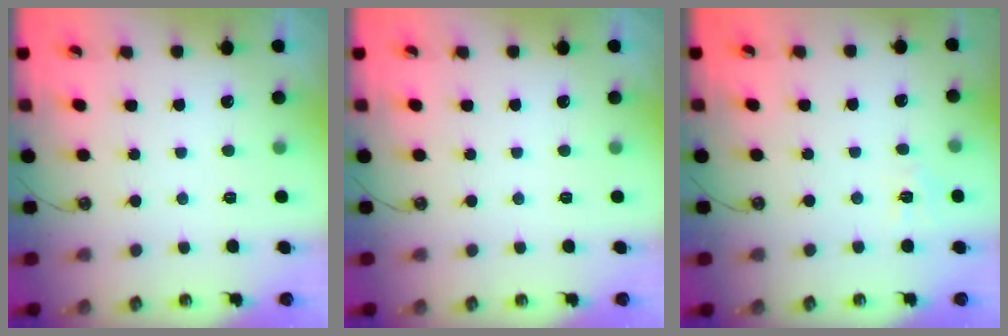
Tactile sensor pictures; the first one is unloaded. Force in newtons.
{"total": 0.0}
{"total": 3.9, "press": 3.9, "slide": 0.5}